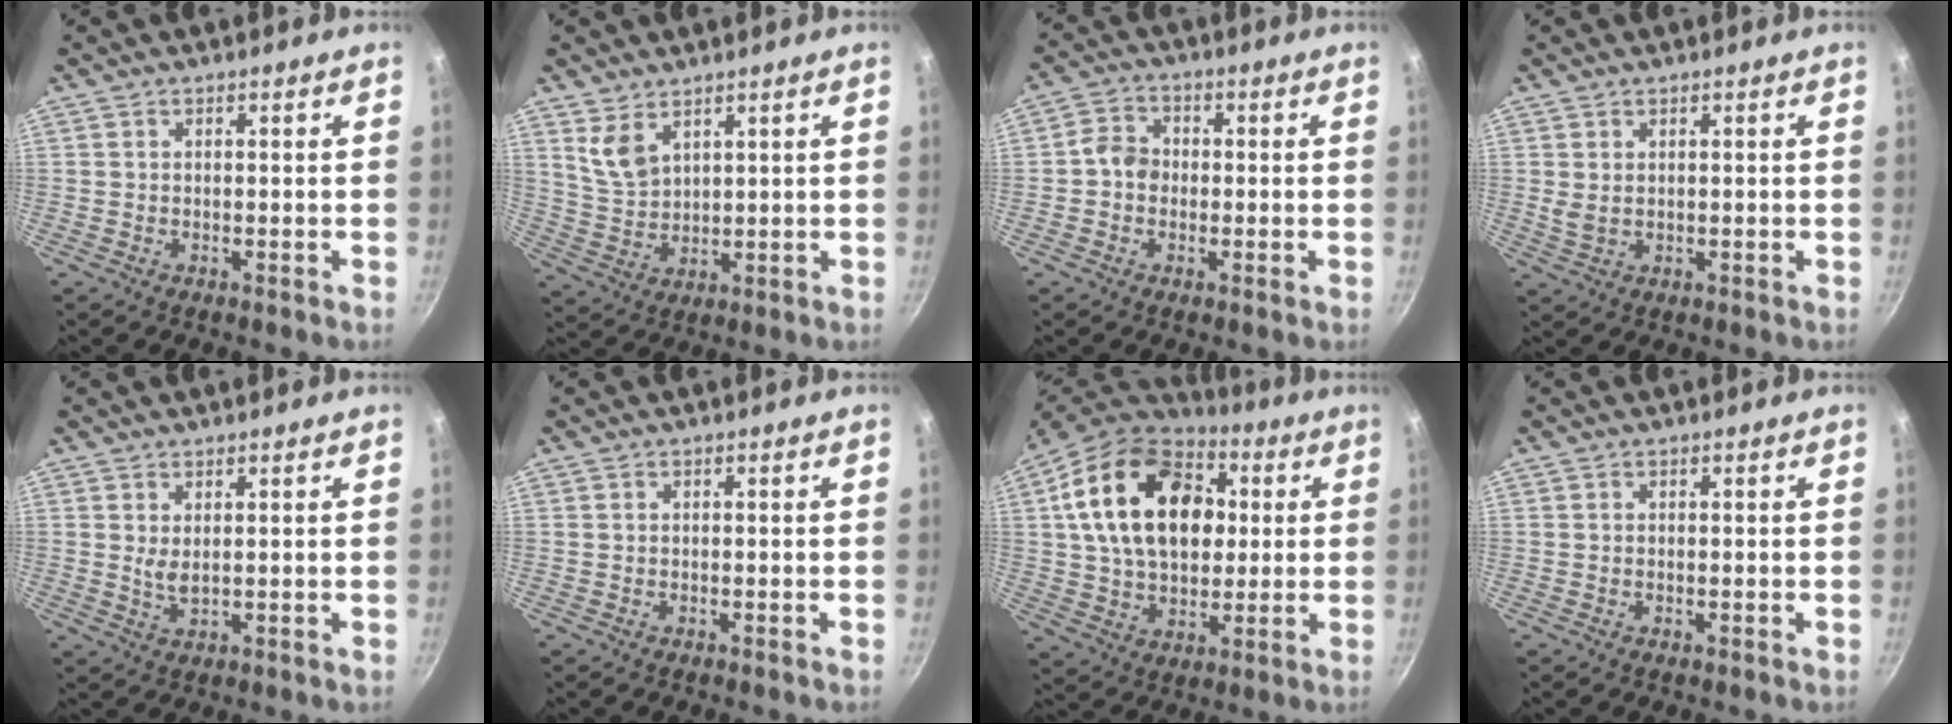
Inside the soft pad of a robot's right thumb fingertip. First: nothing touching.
{"total": 5.9, "force": [3.8, 3.2, 3.3], "torque": [-0.055, -0.025, 0.085]}
{"total": 4.4, "force": [-0.4, 3.8, 2.3], "torque": [-0.023, 0.014, -0.021]}
{"total": 2.2, "force": [0.9, 1.3, 1.5], "torque": [-0.027, -0.006, 0.021]}
{"total": 2.4, "force": [1.0, 0.9, 2.0], "torque": [-0.037, -0.013, 0.021]}
{"total": 0.0}
{"total": 24.3, "force": [5.0, 16.4, 17.2], "torque": [-0.268, 0.011, 0.078]}
{"total": 0.0}